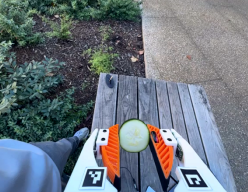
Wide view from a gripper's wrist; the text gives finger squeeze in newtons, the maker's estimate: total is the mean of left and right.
{"total": 6.5, "left": 6.2, "right": 6.8}